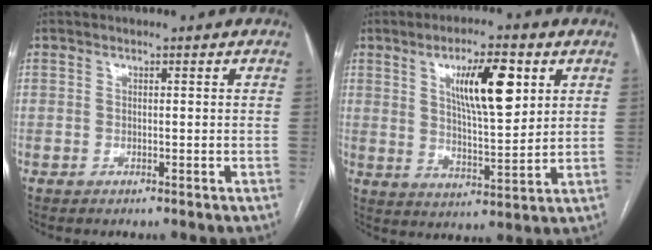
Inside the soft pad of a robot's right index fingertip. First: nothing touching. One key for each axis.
{"total": 11.1, "fx": 4.4, "fy": 2.5, "fz": 9.9, "tx": -0.168, "ty": 0.003, "tz": 0.078}